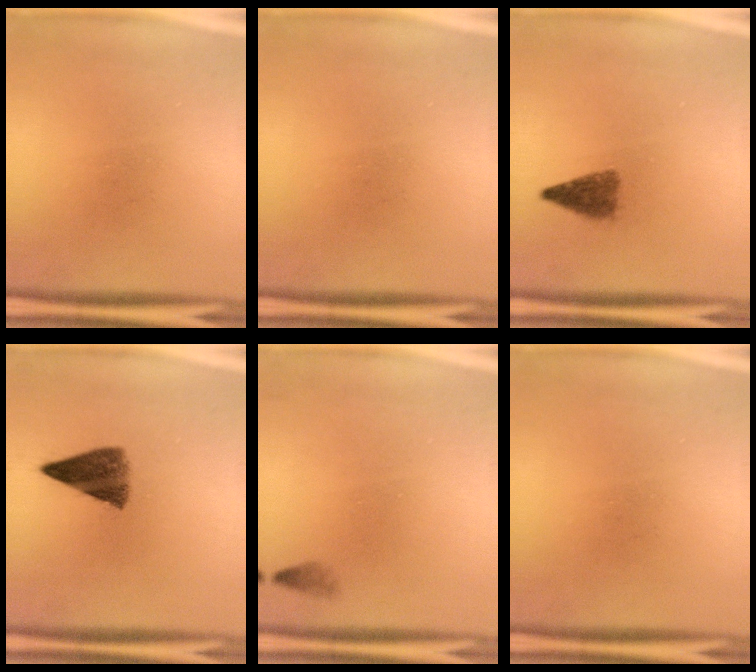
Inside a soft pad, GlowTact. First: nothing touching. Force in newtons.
{"total": 0.0}
{"total": 2.8}
{"total": 6.8}
{"total": 0.8}
{"total": 0.0}